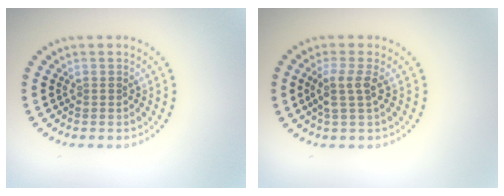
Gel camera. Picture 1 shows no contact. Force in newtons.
{"total": 2.4, "press": 1.8, "slide": 1.5}